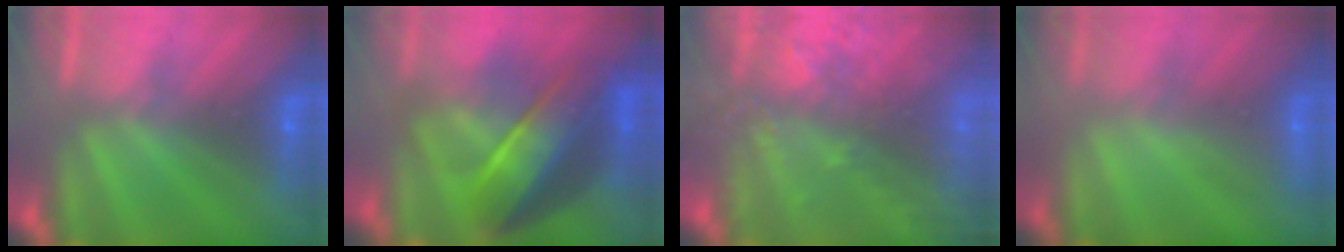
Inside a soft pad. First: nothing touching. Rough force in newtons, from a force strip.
{"total": 7.4}
{"total": 8.5}
{"total": 2.2}